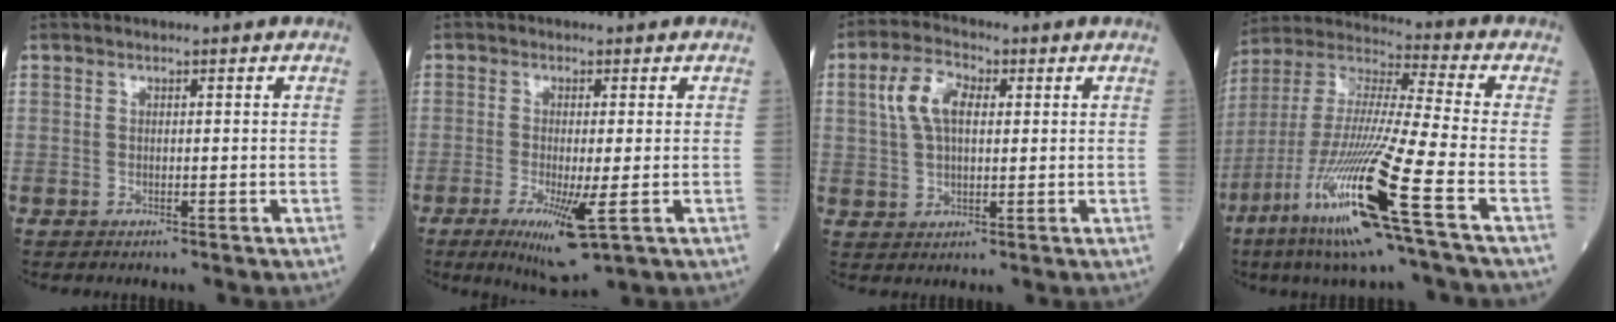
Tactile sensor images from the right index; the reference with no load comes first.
{"total": 7.9, "force": [-2.9, 0.9, 7.4], "torque": [-0.132, -0.024, -0.040]}
{"total": 7.0, "force": [1.9, 3.6, 5.7], "torque": [-0.126, 0.019, 0.038]}
{"total": 20.0, "force": [-9.1, -0.4, 17.8], "torque": [-0.401, -0.050, -0.179]}